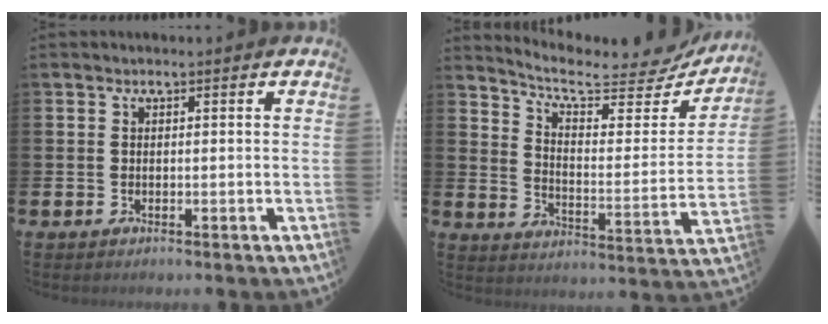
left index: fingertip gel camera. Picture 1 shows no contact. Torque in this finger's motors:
{"motor_torque": [0.92, -1.22, 0.35, 0.10]}